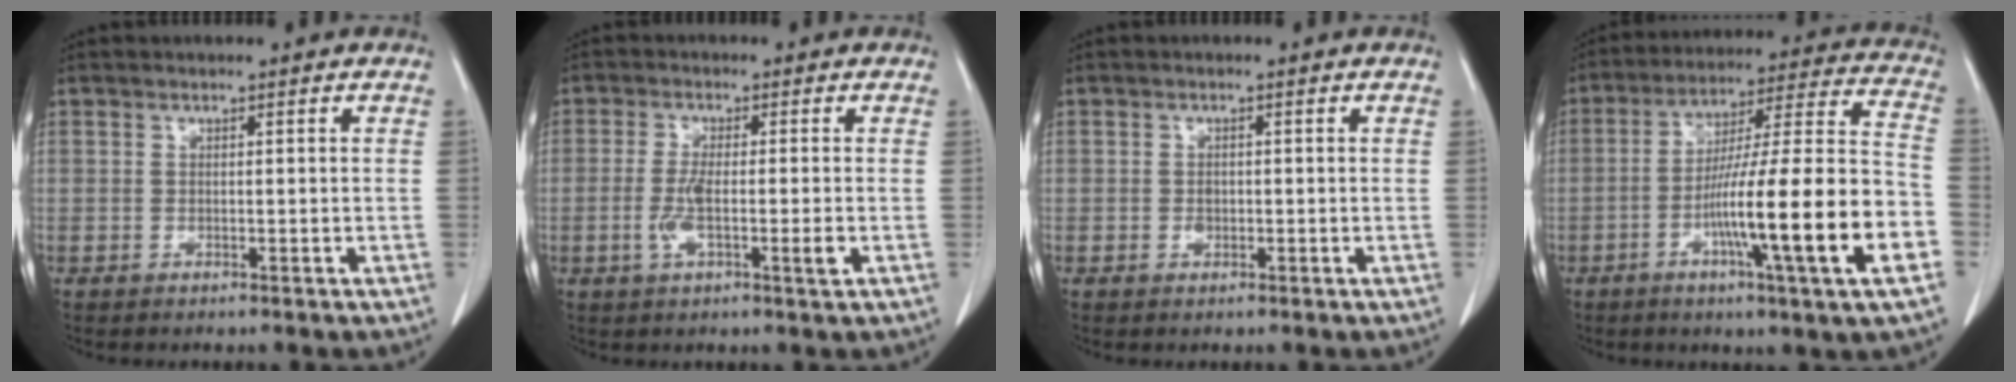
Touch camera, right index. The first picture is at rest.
{"total": 5.4, "force": [-1.3, 0.6, 5.2], "torque": [-0.101, -0.005, -0.021]}
{"total": 1.2, "force": [-0.2, 0.9, 0.8], "torque": [-0.012, 0.003, 0.001]}
{"total": 21.1, "force": [-6.8, 0.0, 19.9], "torque": [-0.291, -0.001, -0.111]}